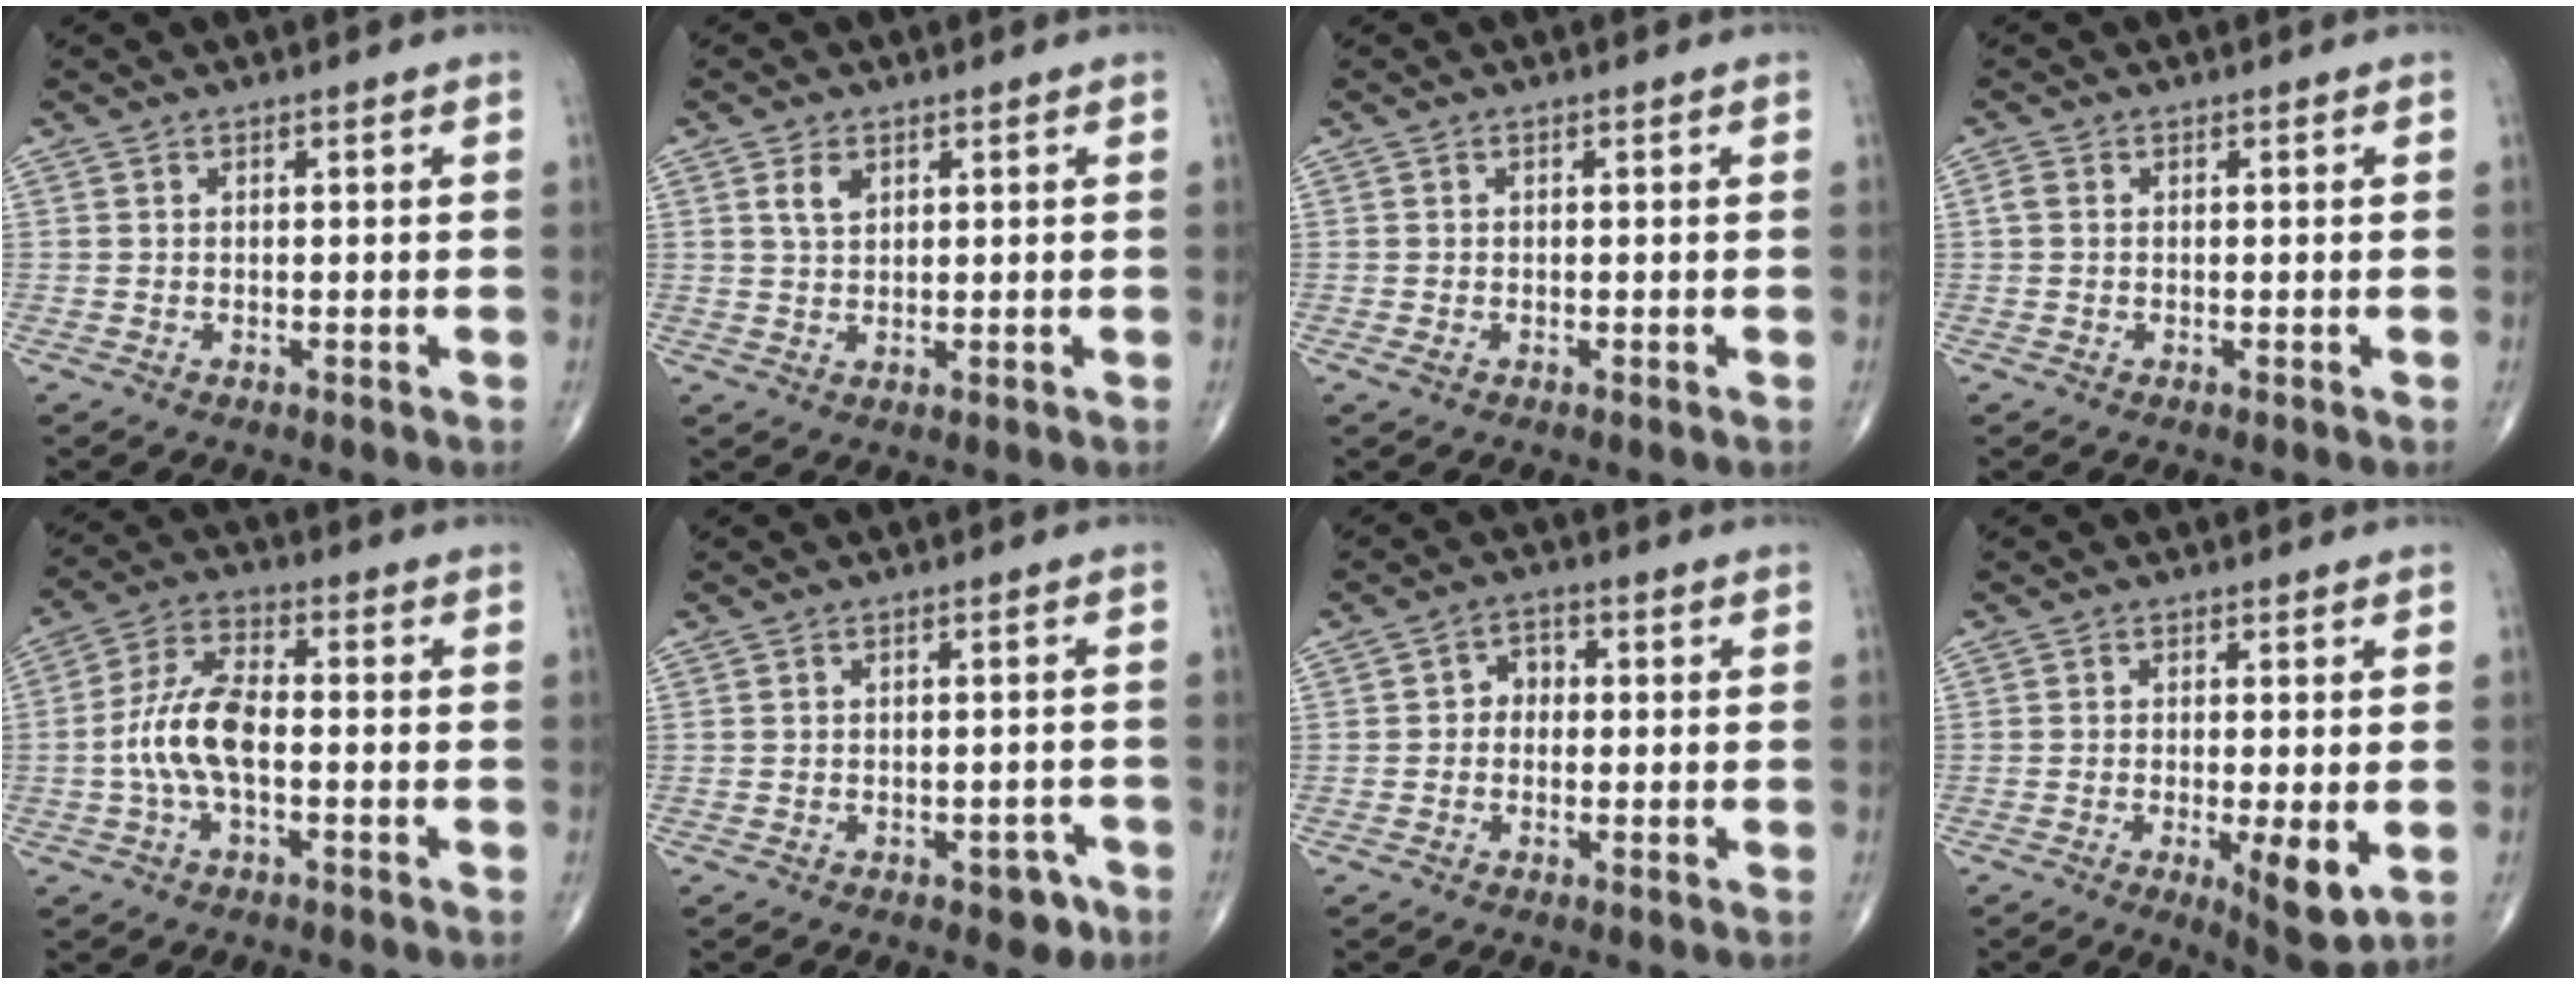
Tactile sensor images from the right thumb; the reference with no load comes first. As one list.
[{"total": 3.1, "force": [1.4, 1.9, 2.0], "torque": [-0.033, -0.005, 0.029]}, {"total": 0.9, "force": [-0.3, 0.4, 0.8], "torque": [-0.018, -0.002, -0.006]}, {"total": 1.3, "force": [0.1, 0.9, 0.8], "torque": [-0.018, 0.002, 0.001]}, {"total": 9.5, "force": [-1.6, 4.2, 8.4], "torque": [-0.182, 0.031, -0.035]}, {"total": 3.4, "force": [-2.0, 2.0, 1.9], "torque": [-0.002, 0.014, -0.021]}, {"total": 3.2, "force": [-0.2, 2.7, 1.8], "torque": [-0.009, 0.017, -0.013]}, {"total": 6.8, "force": [-1.5, 1.7, 6.4], "torque": [-0.099, -0.019, -0.022]}]